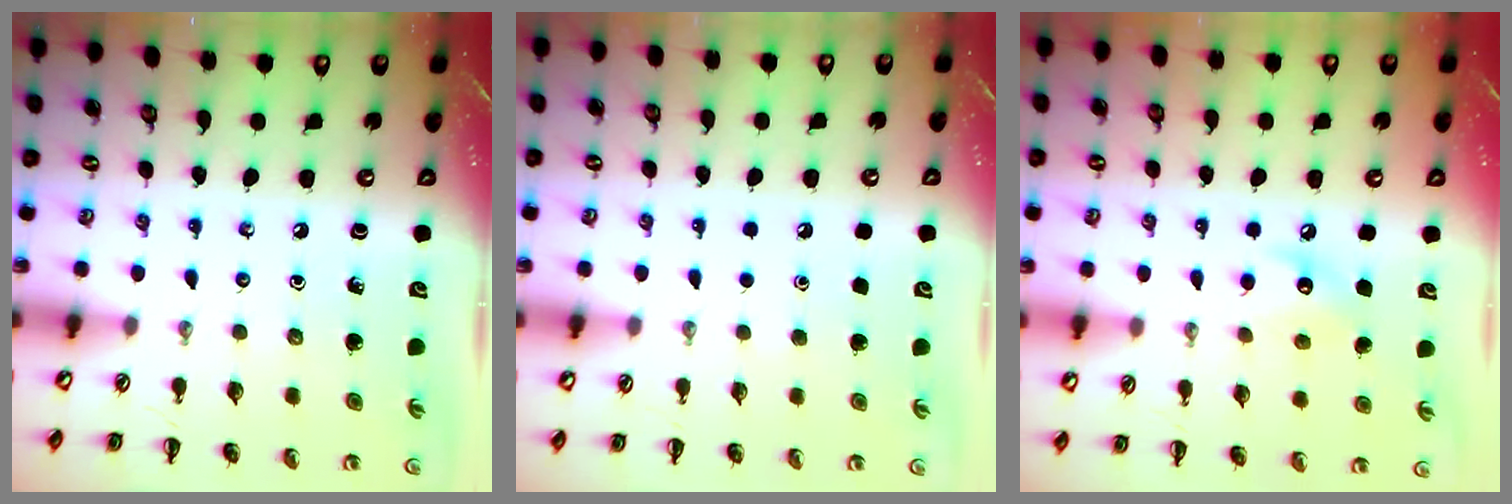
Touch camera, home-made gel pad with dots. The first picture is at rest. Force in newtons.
{"total": 1.6, "press": 1.6, "slide": 0.1}
{"total": 7.5, "press": 7.4, "slide": 1.3}